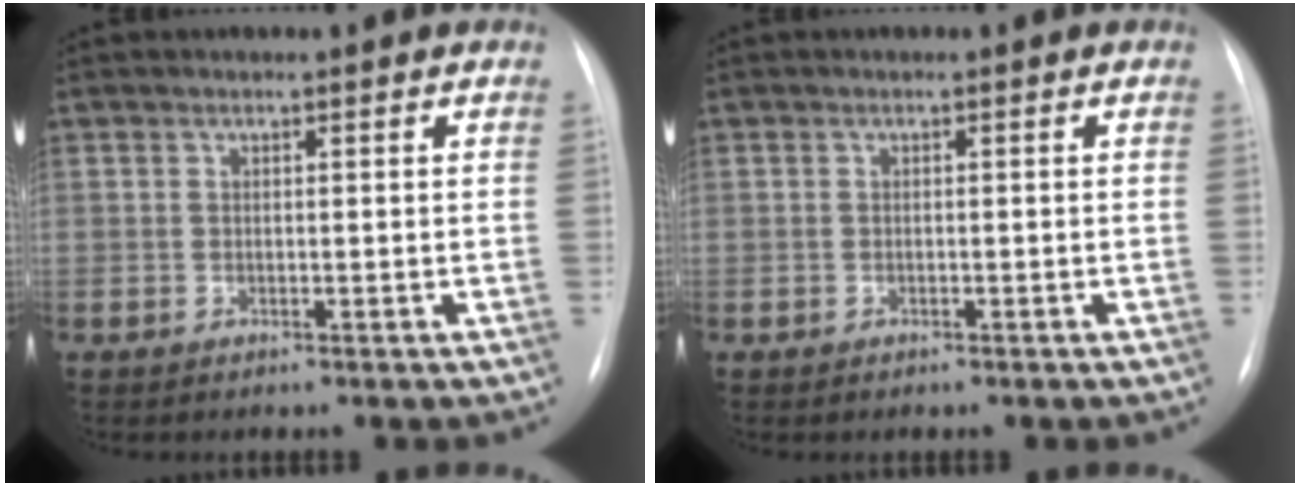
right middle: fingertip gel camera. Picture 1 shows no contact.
{"total": 0.0}